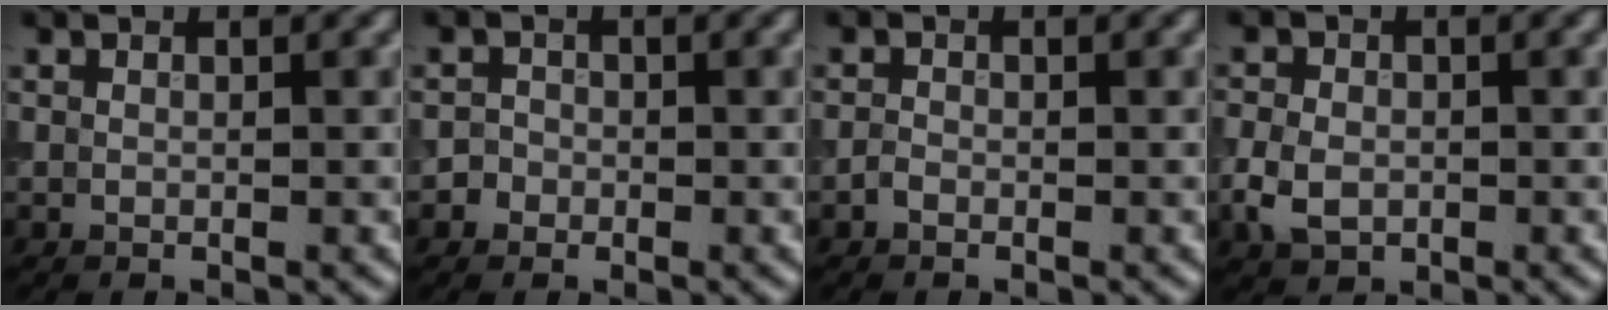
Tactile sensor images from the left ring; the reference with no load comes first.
{"total": 1.2, "force": [-0.4, 1.1, 0.1], "torque": [0.017, 0.000, -0.011]}
{"total": 0.7, "force": [-0.4, 0.4, 0.3], "torque": [-0.005, -0.001, -0.011]}
{"total": 3.3, "force": [-1.0, 2.5, 2.0], "torque": [-0.045, -0.005, -0.024]}